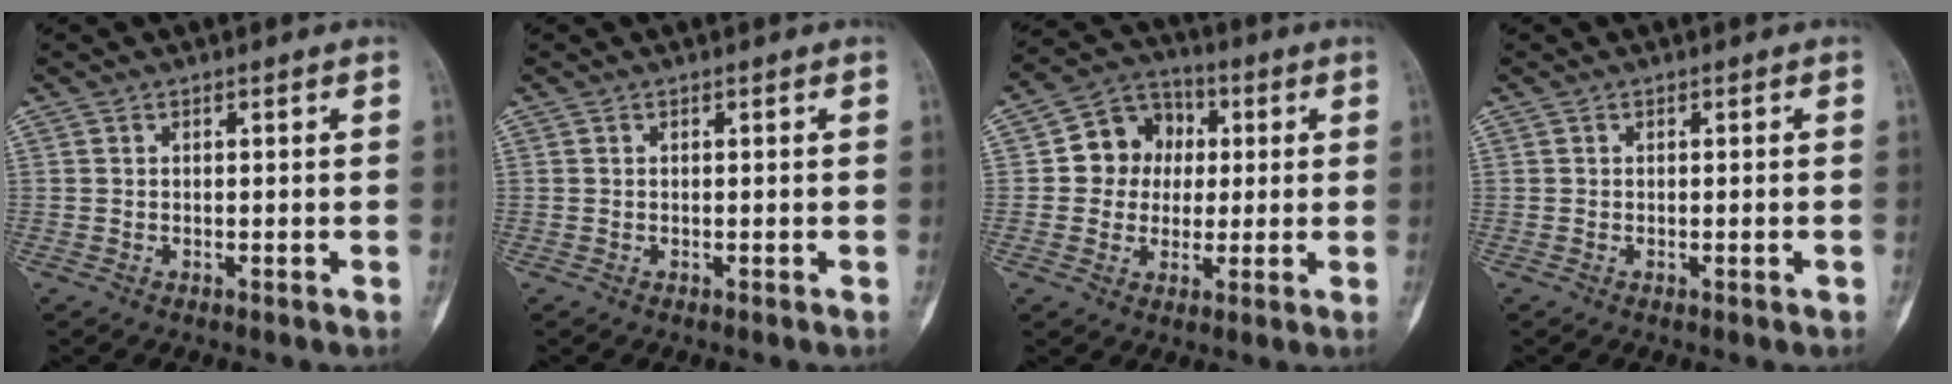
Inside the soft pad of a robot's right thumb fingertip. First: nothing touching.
{"total": 0.0}
{"total": 9.9, "force": [1.1, 8.9, 4.2], "torque": [-0.018, 0.015, 0.009]}
{"total": 0.8, "force": [-0.2, 0.3, 0.7], "torque": [-0.005, 0.001, -0.001]}